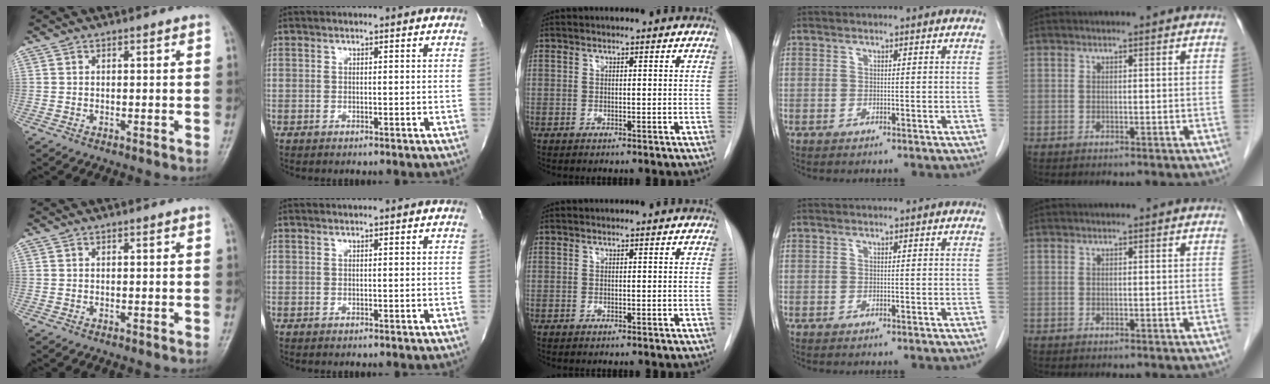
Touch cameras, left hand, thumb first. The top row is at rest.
{}